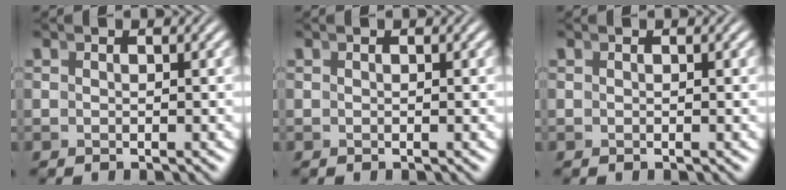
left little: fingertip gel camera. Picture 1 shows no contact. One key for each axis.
{"total": 0.0}
{"total": 0.0}